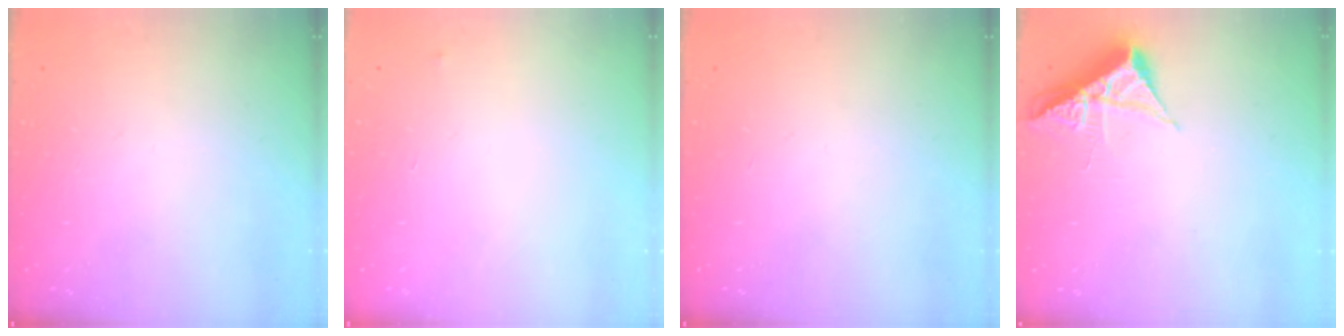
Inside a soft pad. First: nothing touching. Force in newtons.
{"total": 2.5, "press": 2.5, "slide": 0.4}
{"total": 0.0}
{"total": 6.5, "press": 6.5, "slide": 0.7}